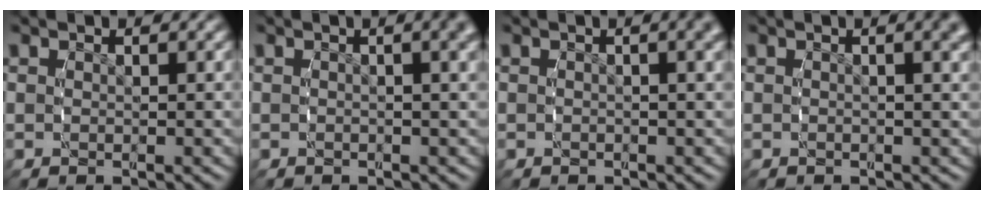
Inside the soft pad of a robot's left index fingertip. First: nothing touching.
{"total": 2.0, "force": [0.5, 0.3, 1.9], "torque": [-0.018, 0.005, 0.002]}
{"total": 1.5, "force": [0.2, 0.1, 1.5], "torque": [-0.012, 0.004, -0.001]}
{"total": 1.7, "force": [0.4, 0.1, 1.6], "torque": [-0.015, 0.002, 0.003]}